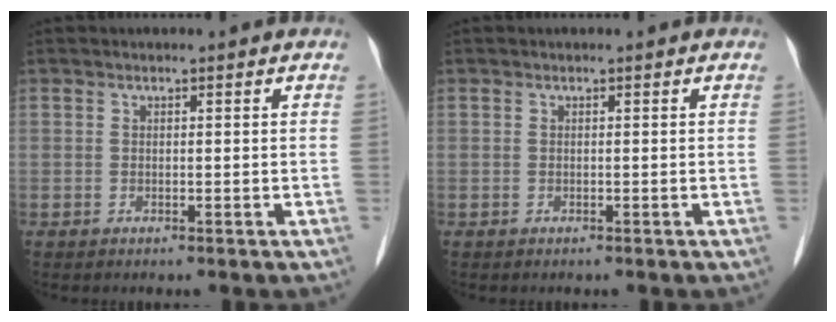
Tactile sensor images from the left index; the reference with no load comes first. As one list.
[{"total": 0.0}]